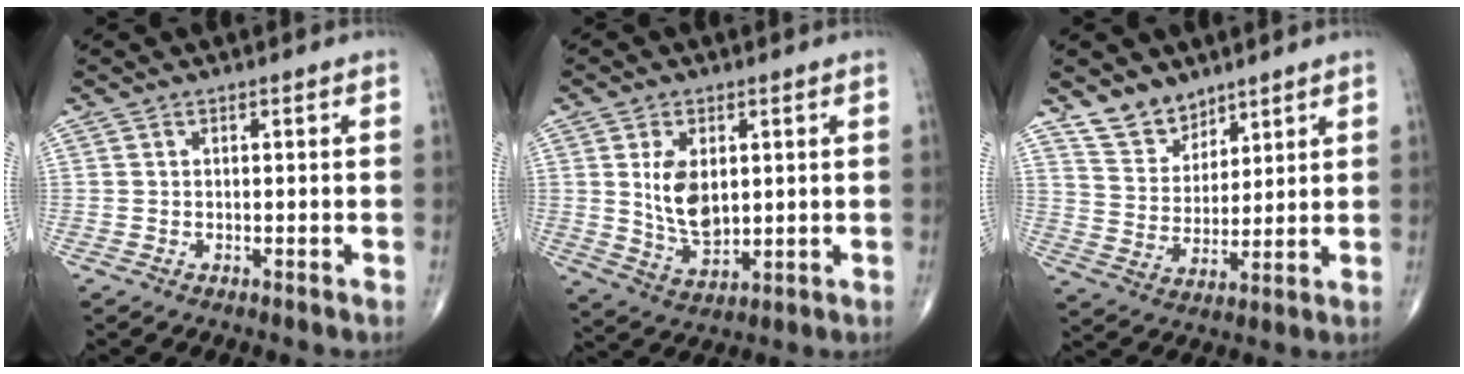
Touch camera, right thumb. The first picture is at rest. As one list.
[{"total": 8.9, "force": [1.6, 5.3, 6.9], "torque": [-0.111, -0.019, 0.045]}, {"total": 7.8, "force": [6.2, 4.4, 1.7], "torque": [-0.004, -0.047, 0.126]}]